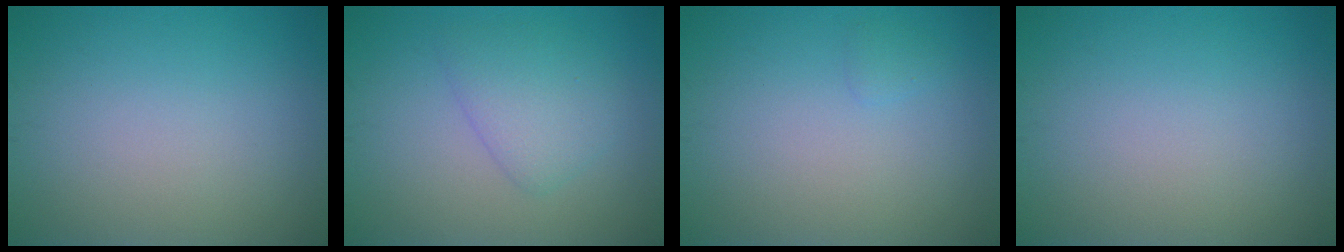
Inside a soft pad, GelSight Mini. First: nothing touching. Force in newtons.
{"total": 3.1, "press": 3.0, "slide": 0.3}
{"total": 0.6, "press": 0.6, "slide": 0.1}
{"total": 0.0}